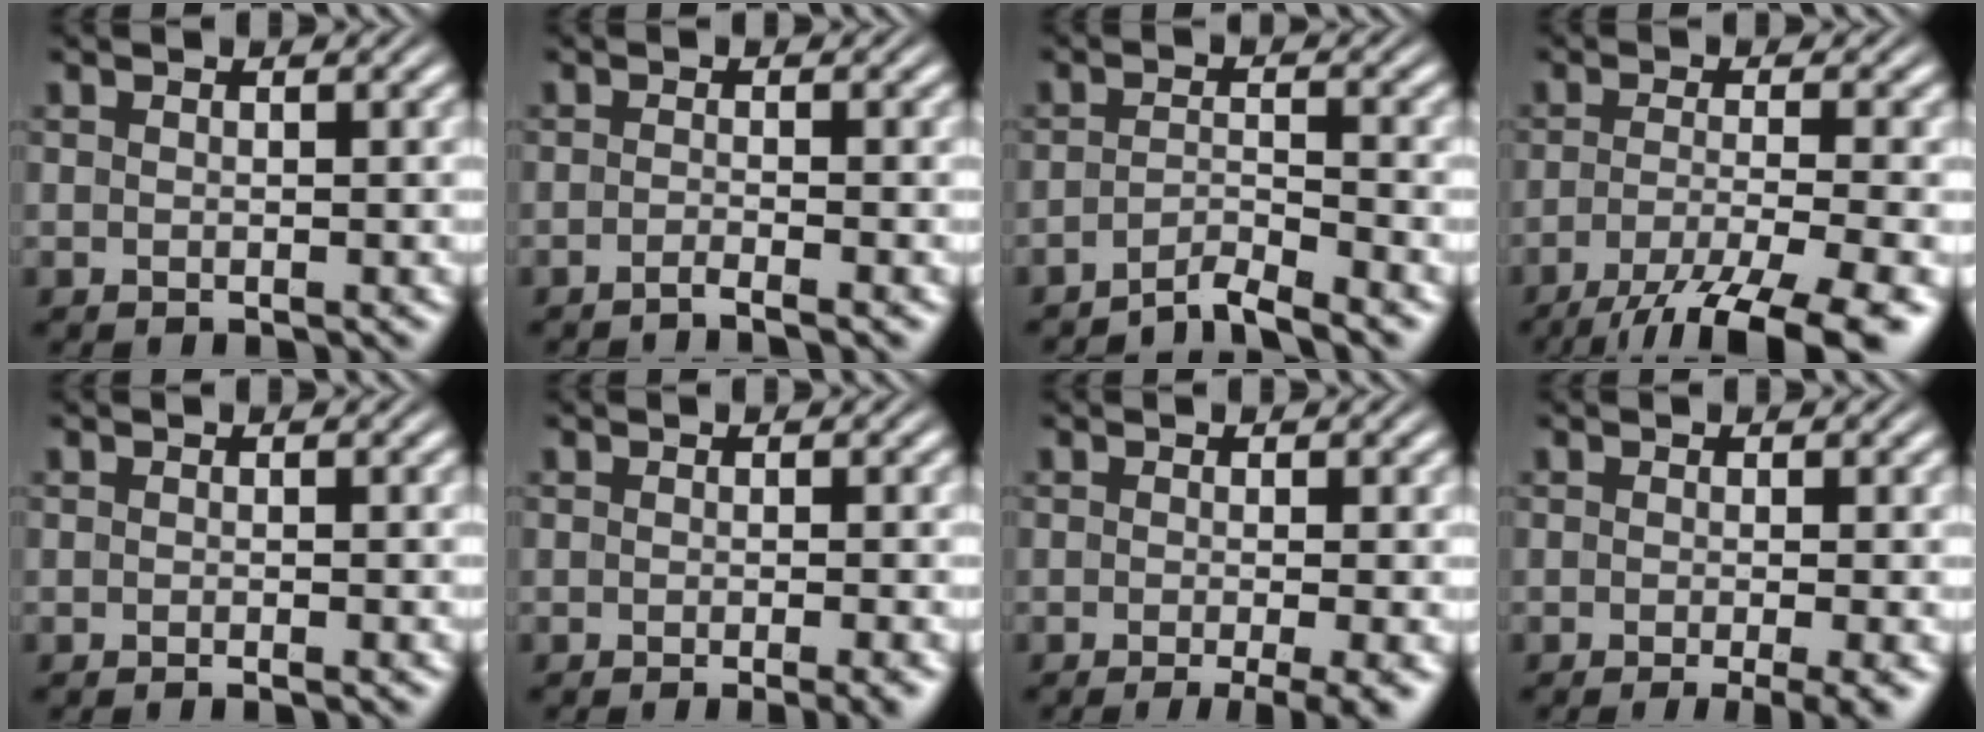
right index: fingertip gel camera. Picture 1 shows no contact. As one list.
[{"total": 2.3, "force": [-2.1, -0.1, 0.9], "torque": [-0.010, -0.002, -0.039]}, {"total": 3.7, "force": [-3.4, 0.2, 1.4], "torque": [-0.022, -0.011, -0.056]}, {"total": 8.7, "force": [-6.0, 2.5, 5.8], "torque": [-0.091, -0.036, -0.072]}, {"total": 0.7, "force": [-0.6, -0.2, 0.3], "torque": [-0.001, 0.003, -0.012]}, {"total": 1.7, "force": [-1.2, 0.0, 1.3], "torque": [-0.013, 0.002, -0.021]}, {"total": 4.3, "force": [-2.9, 0.8, 3.0], "torque": [-0.033, -0.008, -0.041]}, {"total": 3.7, "force": [-2.4, 0.7, 2.6], "torque": [-0.030, -0.007, -0.034]}]